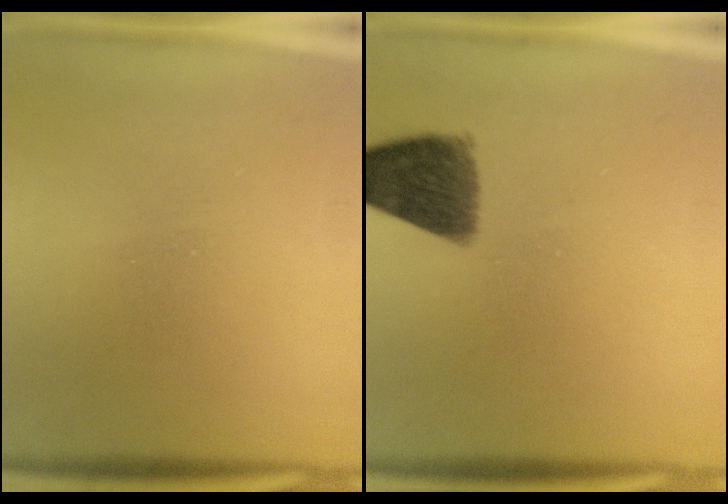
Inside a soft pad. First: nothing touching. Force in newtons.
{"total": 9.6}